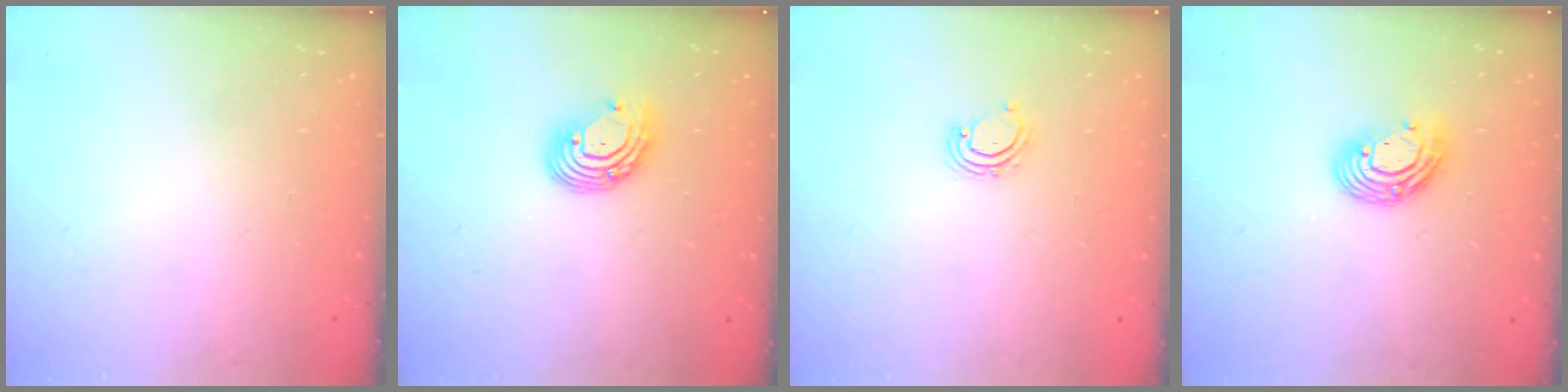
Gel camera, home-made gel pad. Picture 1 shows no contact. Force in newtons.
{"total": 8.9, "press": 8.8, "slide": 0.8}
{"total": 2.9, "press": 2.9, "slide": 0.4}
{"total": 9.8, "press": 9.8, "slide": 0.6}